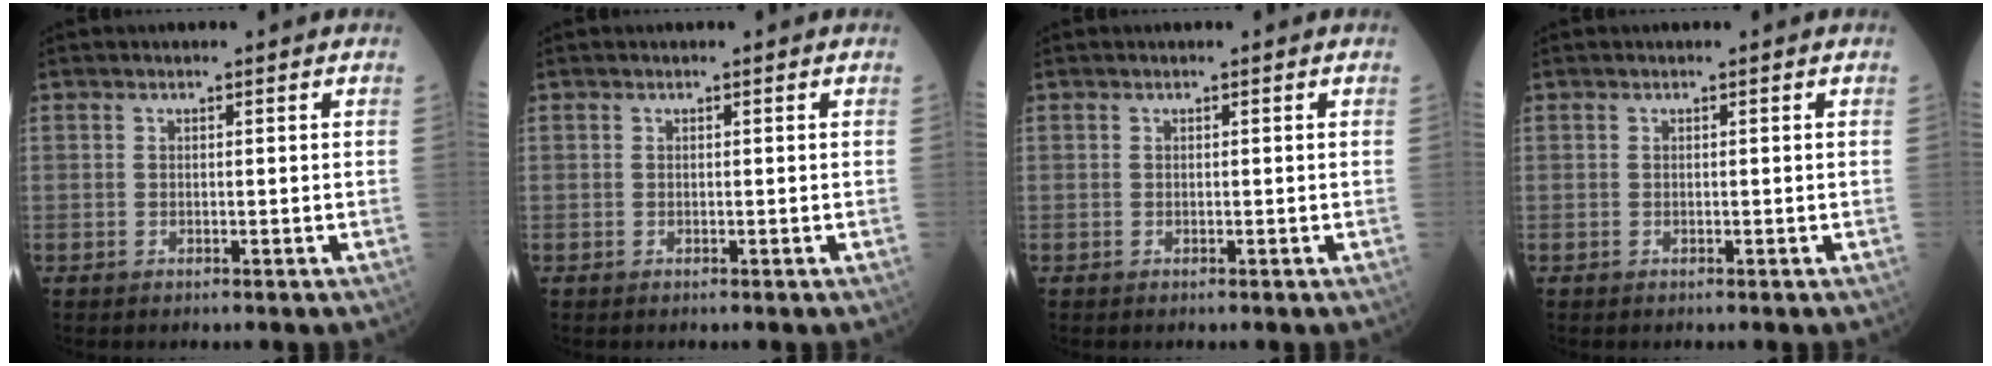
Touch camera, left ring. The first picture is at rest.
{"total": 0.0}
{"total": 0.0}
{"total": 0.0}